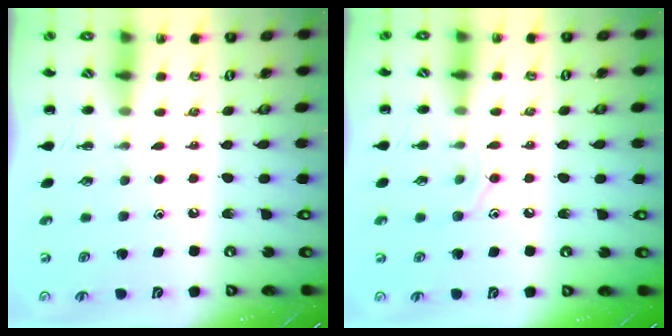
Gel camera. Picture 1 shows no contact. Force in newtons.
{"total": 7.8, "press": 7.6, "slide": 1.6}